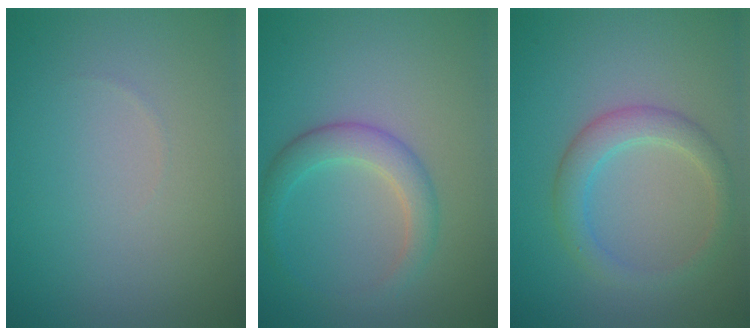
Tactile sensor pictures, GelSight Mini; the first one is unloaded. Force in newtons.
{"total": 2.9, "press": 2.9, "slide": 0.1}
{"total": 2.9, "press": 2.9, "slide": 0.2}